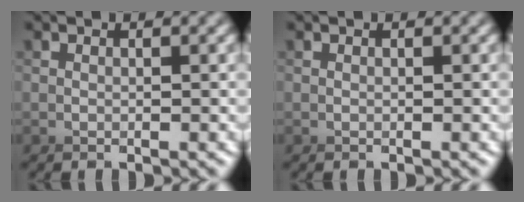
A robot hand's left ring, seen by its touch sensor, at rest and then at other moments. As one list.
[{"total": 0.0}]